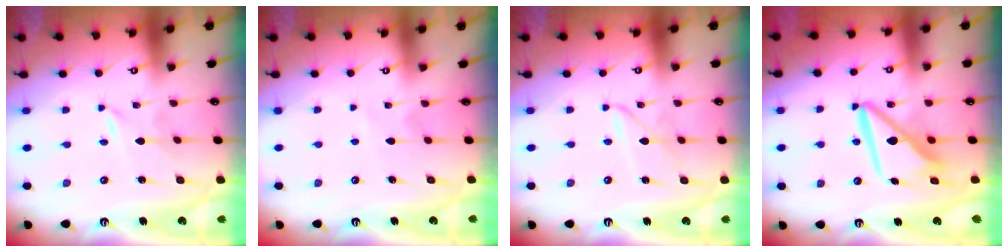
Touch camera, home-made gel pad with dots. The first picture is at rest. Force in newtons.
{"total": 3.5, "press": 3.5, "slide": 0.4}
{"total": 2.6, "press": 2.6, "slide": 0.2}
{"total": 12.0, "press": 11.9, "slide": 1.5}